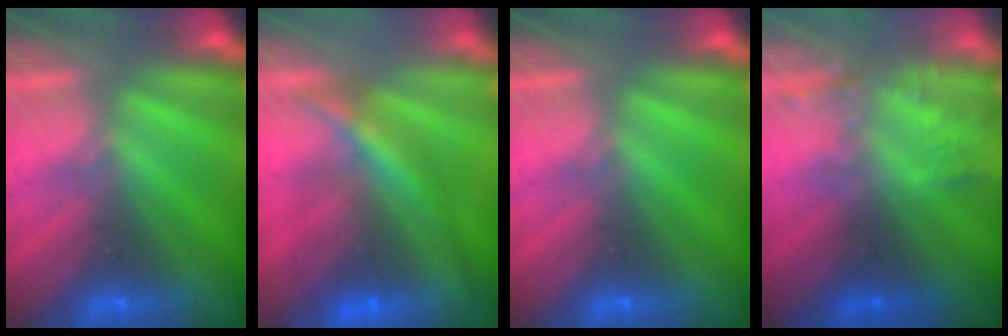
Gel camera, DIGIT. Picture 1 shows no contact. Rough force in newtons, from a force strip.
{"total": 7.9}
{"total": 0.0}
{"total": 2.3}